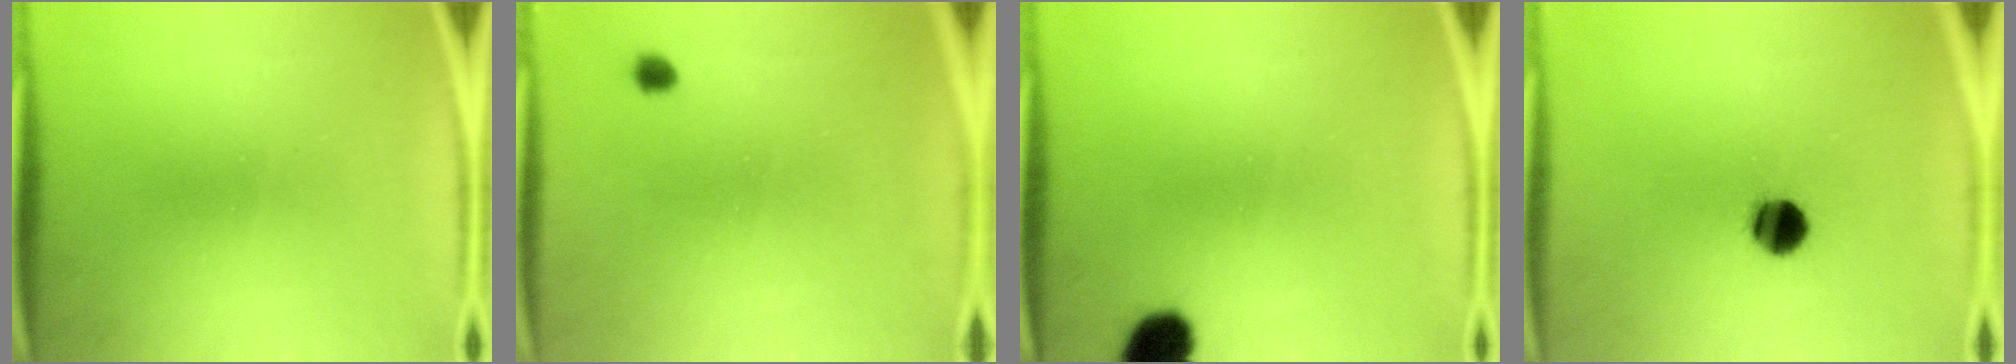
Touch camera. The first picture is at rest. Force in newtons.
{"total": 1.3}
{"total": 6.6}
{"total": 6.4}